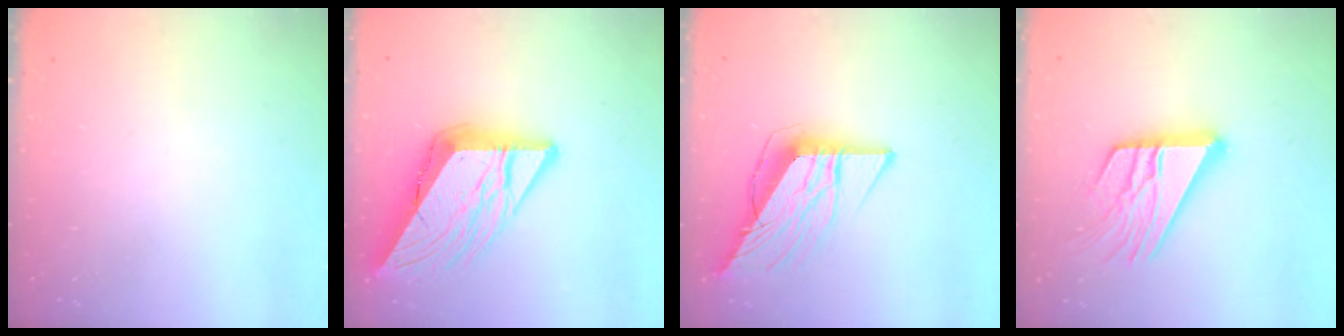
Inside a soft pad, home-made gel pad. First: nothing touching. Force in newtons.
{"total": 17.8, "press": 17.7, "slide": 2.2}
{"total": 11.4, "press": 11.3, "slide": 1.3}
{"total": 17.5, "press": 17.4, "slide": 1.7}